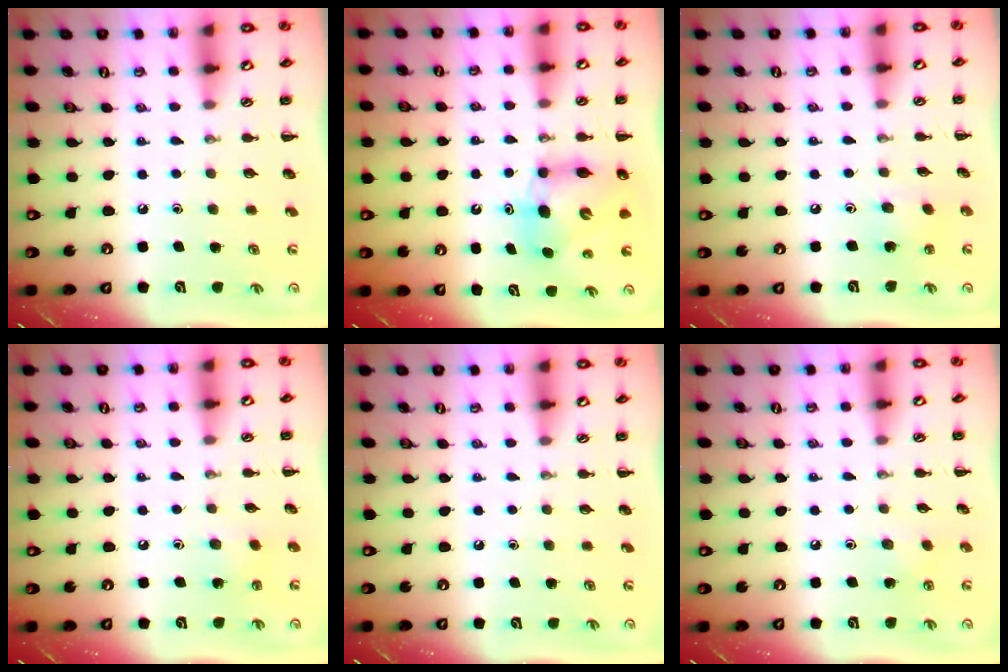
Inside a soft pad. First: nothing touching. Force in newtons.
{"total": 8.9, "press": 8.7, "slide": 1.9}
{"total": 4.1, "press": 4.0, "slide": 0.9}
{"total": 2.8, "press": 2.7, "slide": 0.9}
{"total": 0.0}
{"total": 3.0, "press": 2.9, "slide": 0.9}